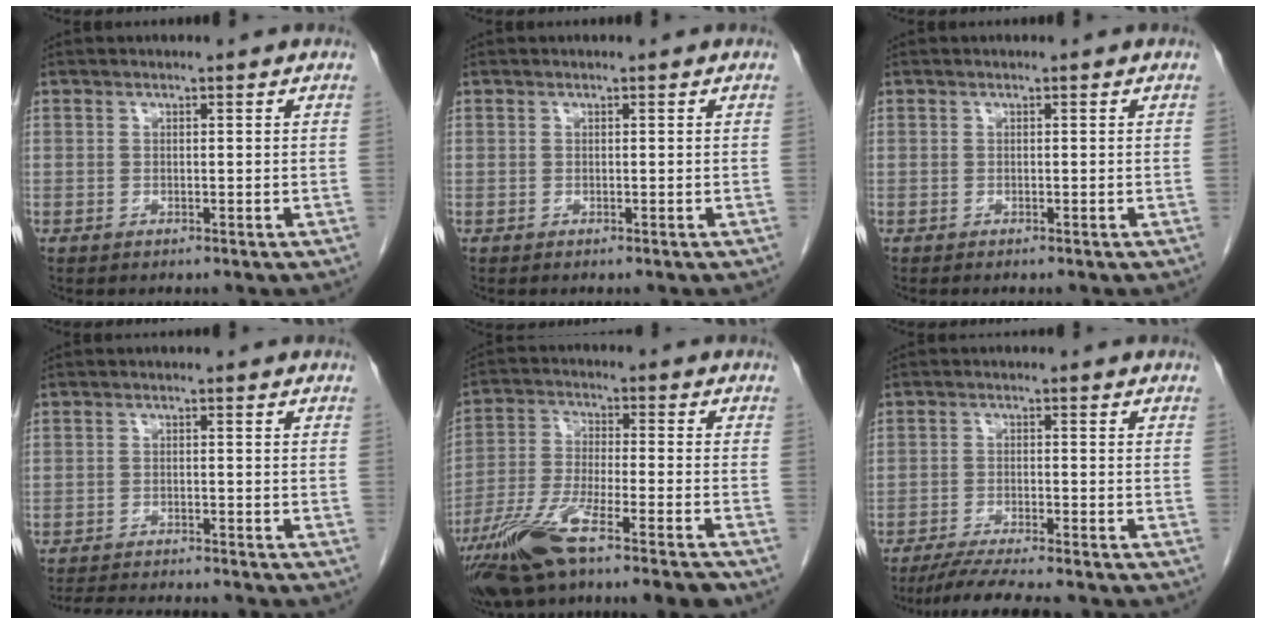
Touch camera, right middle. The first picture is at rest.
{"total": 0.0}
{"total": 0.9, "force": [-0.8, -0.1, 0.5], "torque": [-0.007, -0.001, -0.007]}
{"total": 9.8, "force": [-9.2, 0.5, 3.3], "torque": [-0.050, -0.011, -0.131]}
{"total": 14.1, "force": [-10.5, 0.6, 9.5], "torque": [-0.189, -0.031, -0.184]}
{"total": 9.0, "force": [-7.9, 0.0, 4.4], "torque": [-0.069, -0.023, -0.126]}